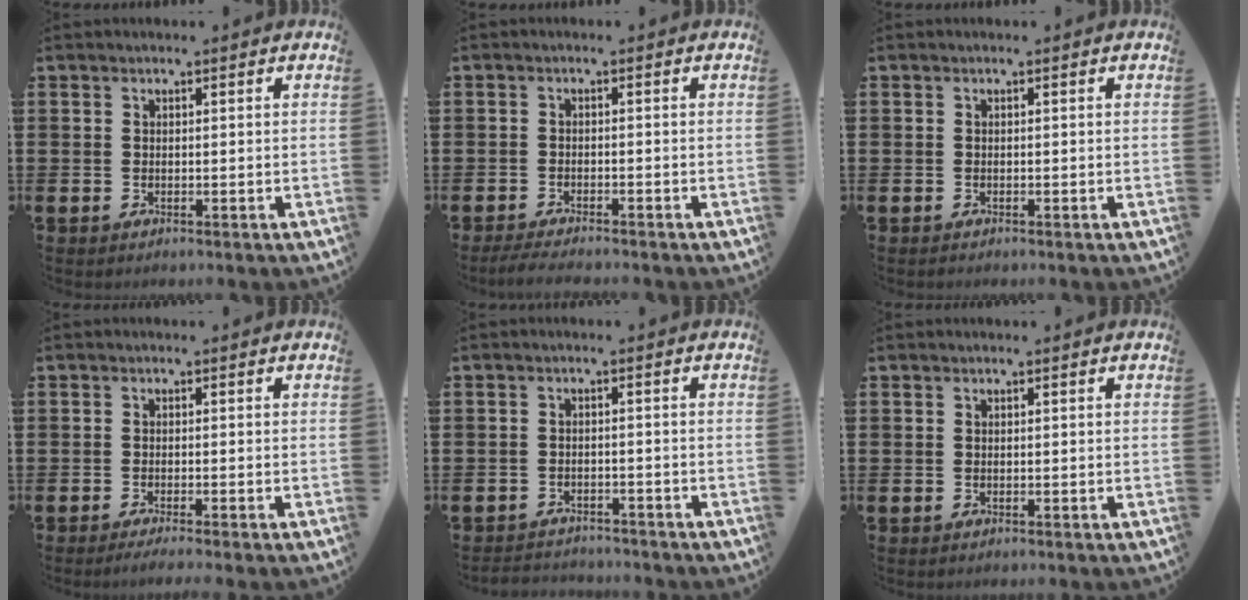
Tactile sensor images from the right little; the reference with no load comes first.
{"total": 1.7, "force": [-1.6, 0.1, 0.6], "torque": [-0.012, 0.003, -0.031]}
{"total": 0.0}
{"total": 1.0, "force": [-0.7, 0.0, 0.7], "torque": [-0.010, -0.002, -0.014]}
{"total": 1.9, "force": [-1.9, 0.2, -0.3], "torque": [-0.002, 0.003, -0.044]}
{"total": 0.0}